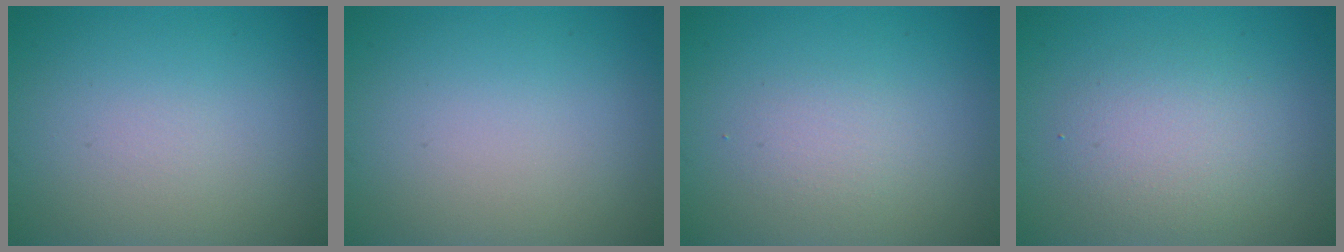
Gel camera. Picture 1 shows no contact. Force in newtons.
{"total": 0.0}
{"total": 1.5, "press": 1.5, "slide": 0.1}
{"total": 3.1, "press": 3.1, "slide": 0.3}